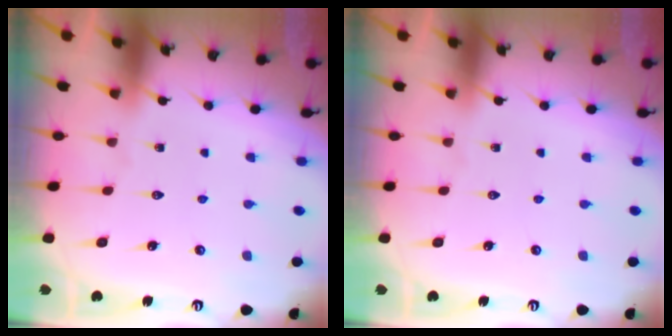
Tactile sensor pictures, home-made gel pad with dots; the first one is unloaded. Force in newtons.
{"total": 0.0}